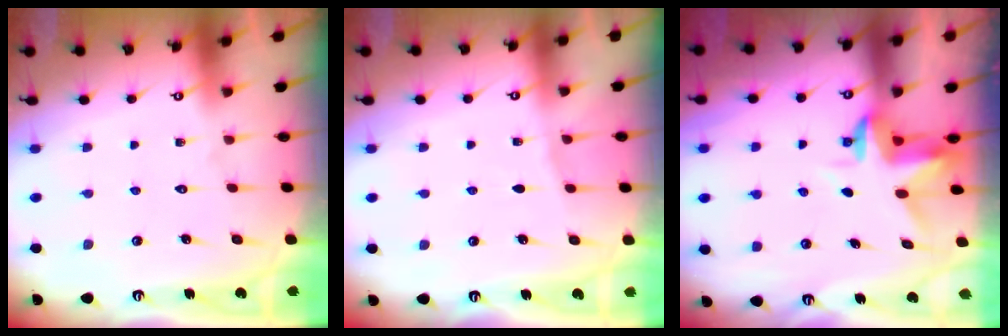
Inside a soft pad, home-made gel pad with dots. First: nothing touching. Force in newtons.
{"total": 2.2, "press": 2.2, "slide": 0.4}
{"total": 3.4, "press": 3.4, "slide": 0.5}